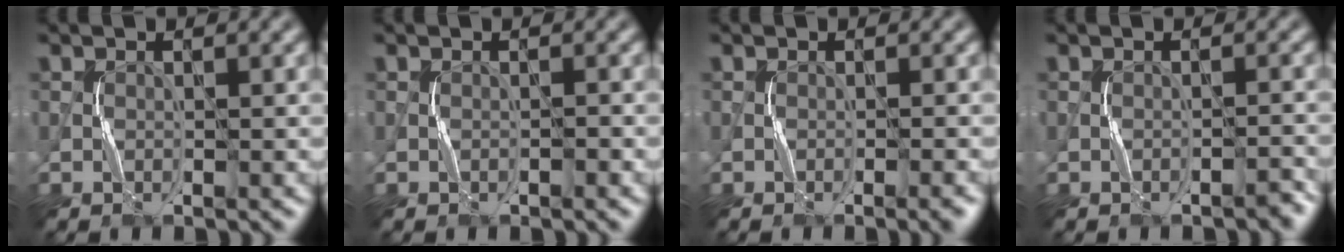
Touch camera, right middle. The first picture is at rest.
{"total": 0.0}
{"total": 1.0, "force": [-0.6, -0.2, 0.8], "torque": [-0.013, 0.001, -0.008]}
{"total": 1.0, "force": [-0.9, 0.2, 0.3], "torque": [-0.006, 0.003, -0.014]}